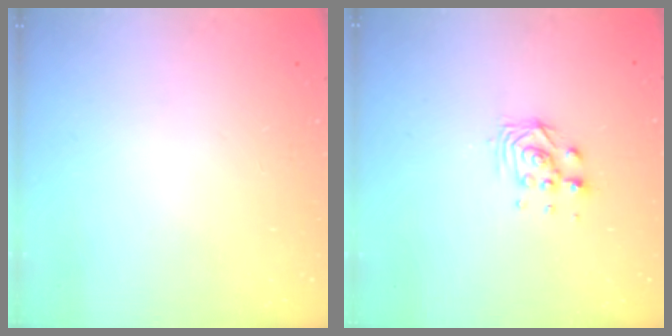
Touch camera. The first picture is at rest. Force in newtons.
{"total": 5.1, "press": 5.0, "slide": 0.4}